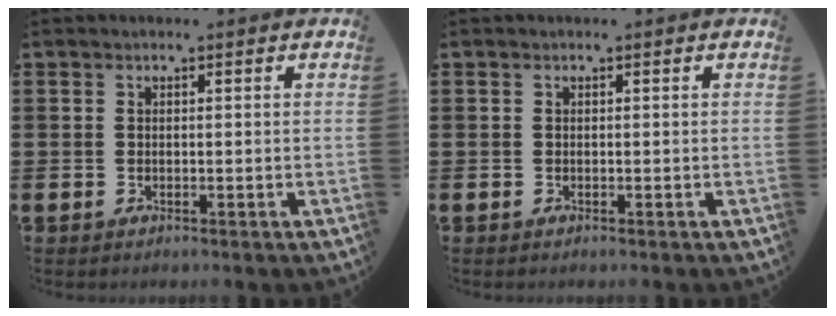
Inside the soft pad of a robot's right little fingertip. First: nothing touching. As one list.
[{"total": 0.0}]